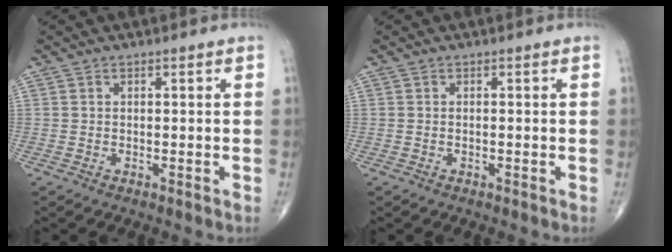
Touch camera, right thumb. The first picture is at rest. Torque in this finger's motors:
{"motor_torque": [-0.22, 0.01, 0.02, 0.10, 0.01]}